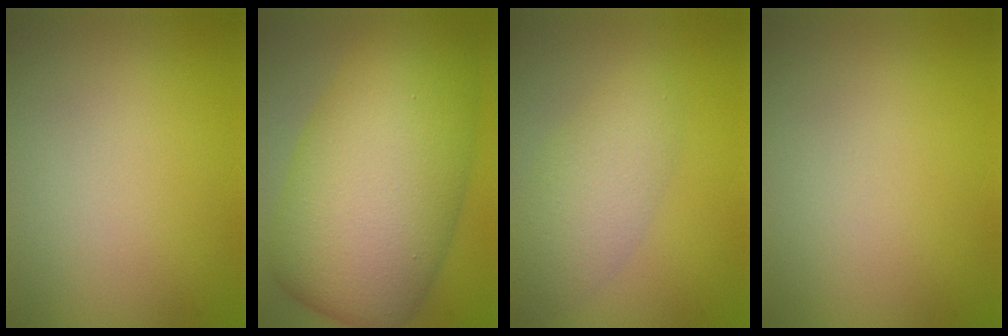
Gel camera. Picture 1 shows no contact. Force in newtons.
{"total": 13.7, "press": 13.7, "slide": 0.3}
{"total": 3.6, "press": 3.6, "slide": 0.1}
{"total": 0.0}